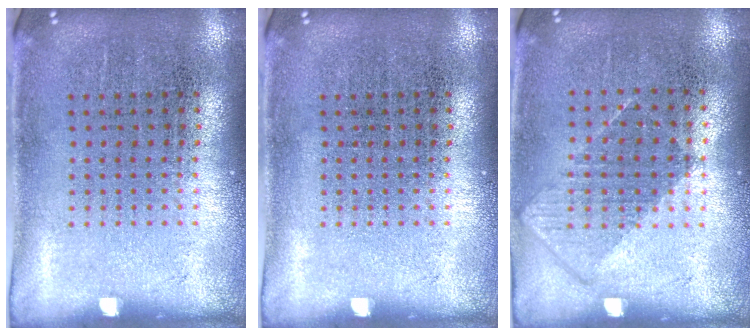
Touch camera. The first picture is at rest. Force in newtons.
{"total": 0.0}
{"total": 0.8, "press": 0.7, "slide": 0.4}